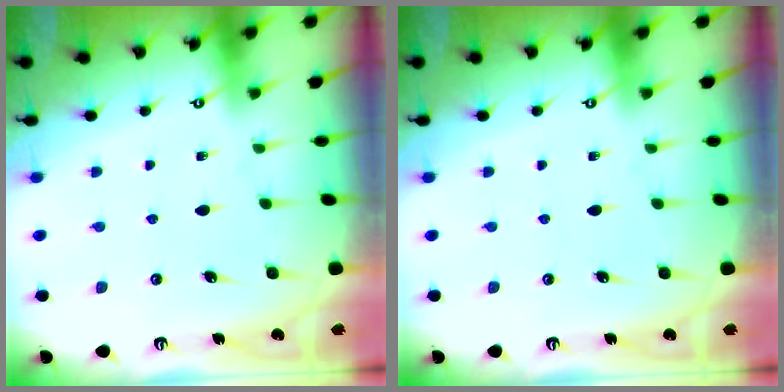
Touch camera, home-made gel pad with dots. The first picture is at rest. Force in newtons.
{"total": 0.0}